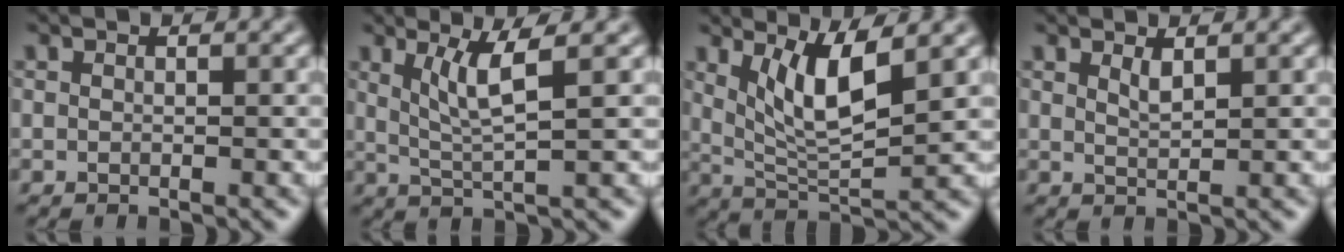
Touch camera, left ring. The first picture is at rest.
{"total": 3.7, "force": [1.5, 0.5, 3.3], "torque": [-0.068, -0.006, 0.036]}
{"total": 5.2, "force": [2.1, 1.3, 4.6], "torque": [-0.091, -0.012, 0.048]}
{"total": 1.2, "force": [0.8, 0.2, 0.8], "torque": [-0.016, -0.002, 0.016]}